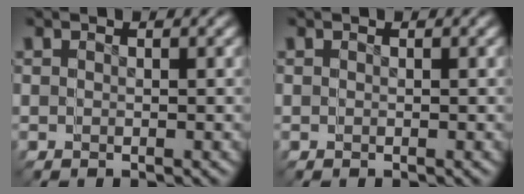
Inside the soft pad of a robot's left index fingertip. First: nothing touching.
{"total": 0.0}